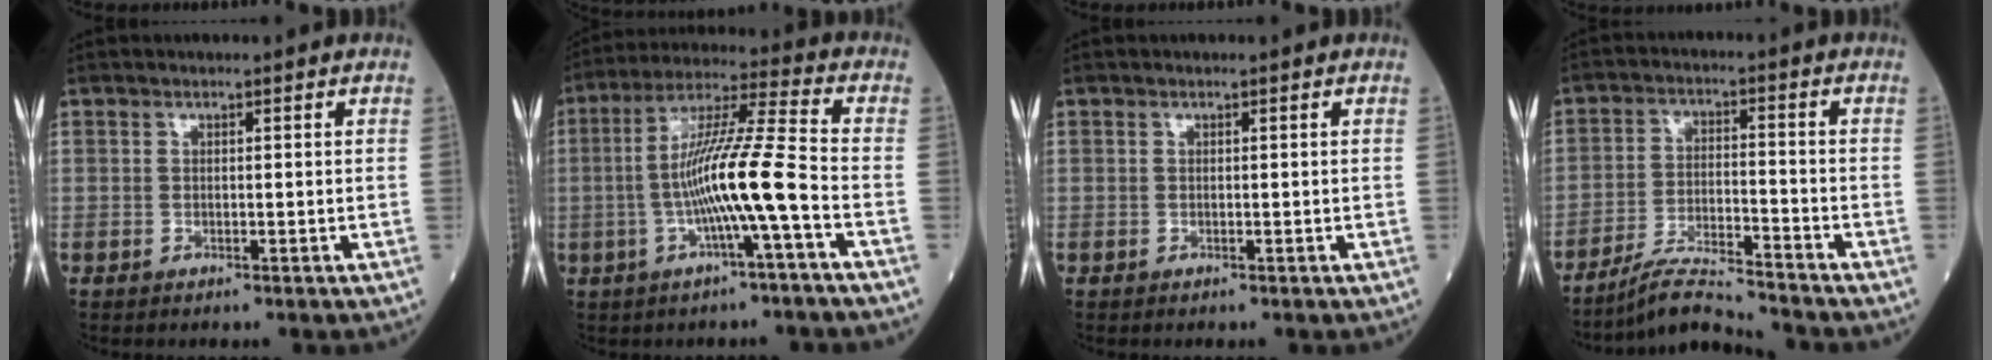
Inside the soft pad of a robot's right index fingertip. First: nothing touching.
{"total": 11.8, "force": [-2.8, -0.6, 11.4], "torque": [-0.216, 0.013, -0.053]}
{"total": 0.0}
{"total": 7.3, "force": [-7.0, -0.8, 1.8], "torque": [-0.036, -0.011, -0.127]}